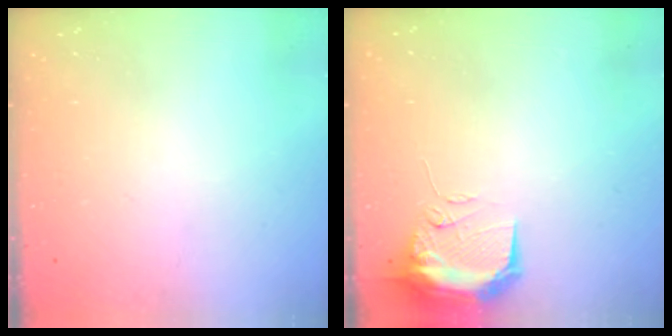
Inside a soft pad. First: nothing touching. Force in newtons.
{"total": 10.2, "press": 10.1, "slide": 1.7}